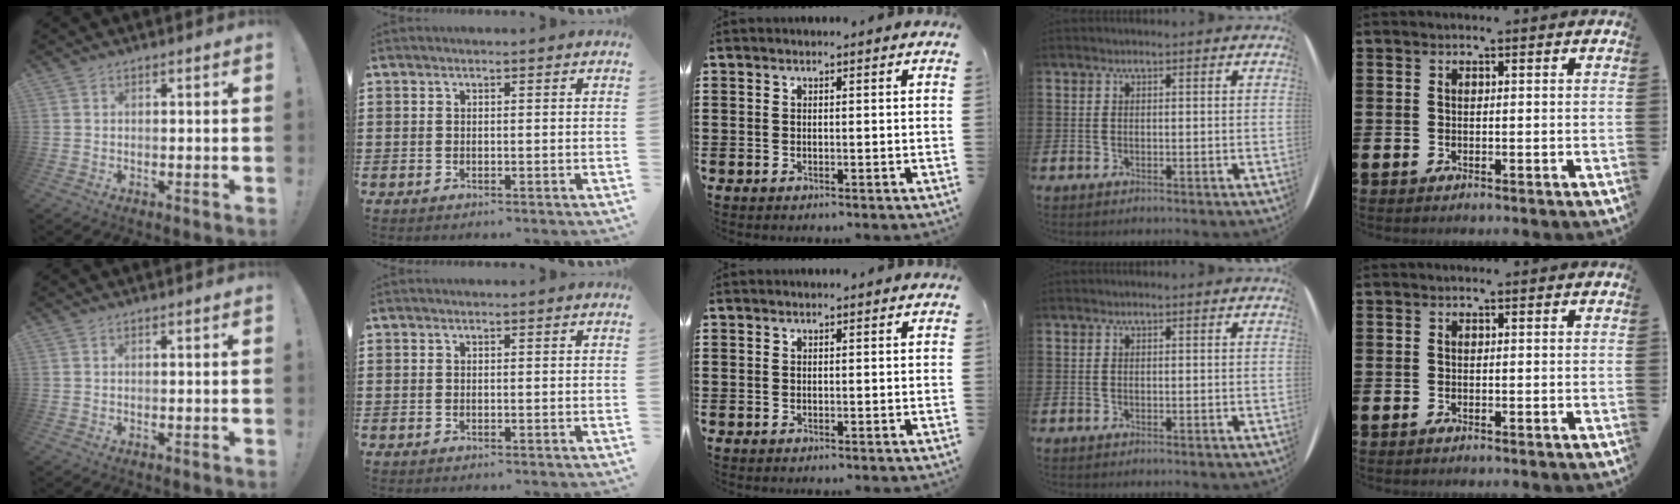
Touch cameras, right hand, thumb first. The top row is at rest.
{}